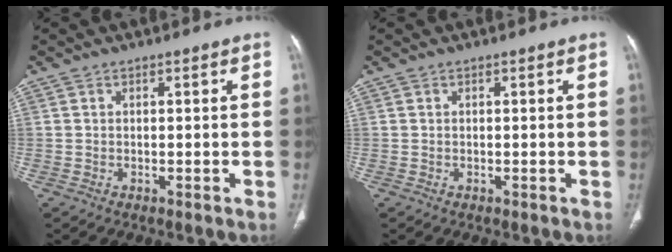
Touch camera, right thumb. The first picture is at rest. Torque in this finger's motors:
{"motor_torque": [0.05, 0.06, -0.15, 0.01, 0.00]}